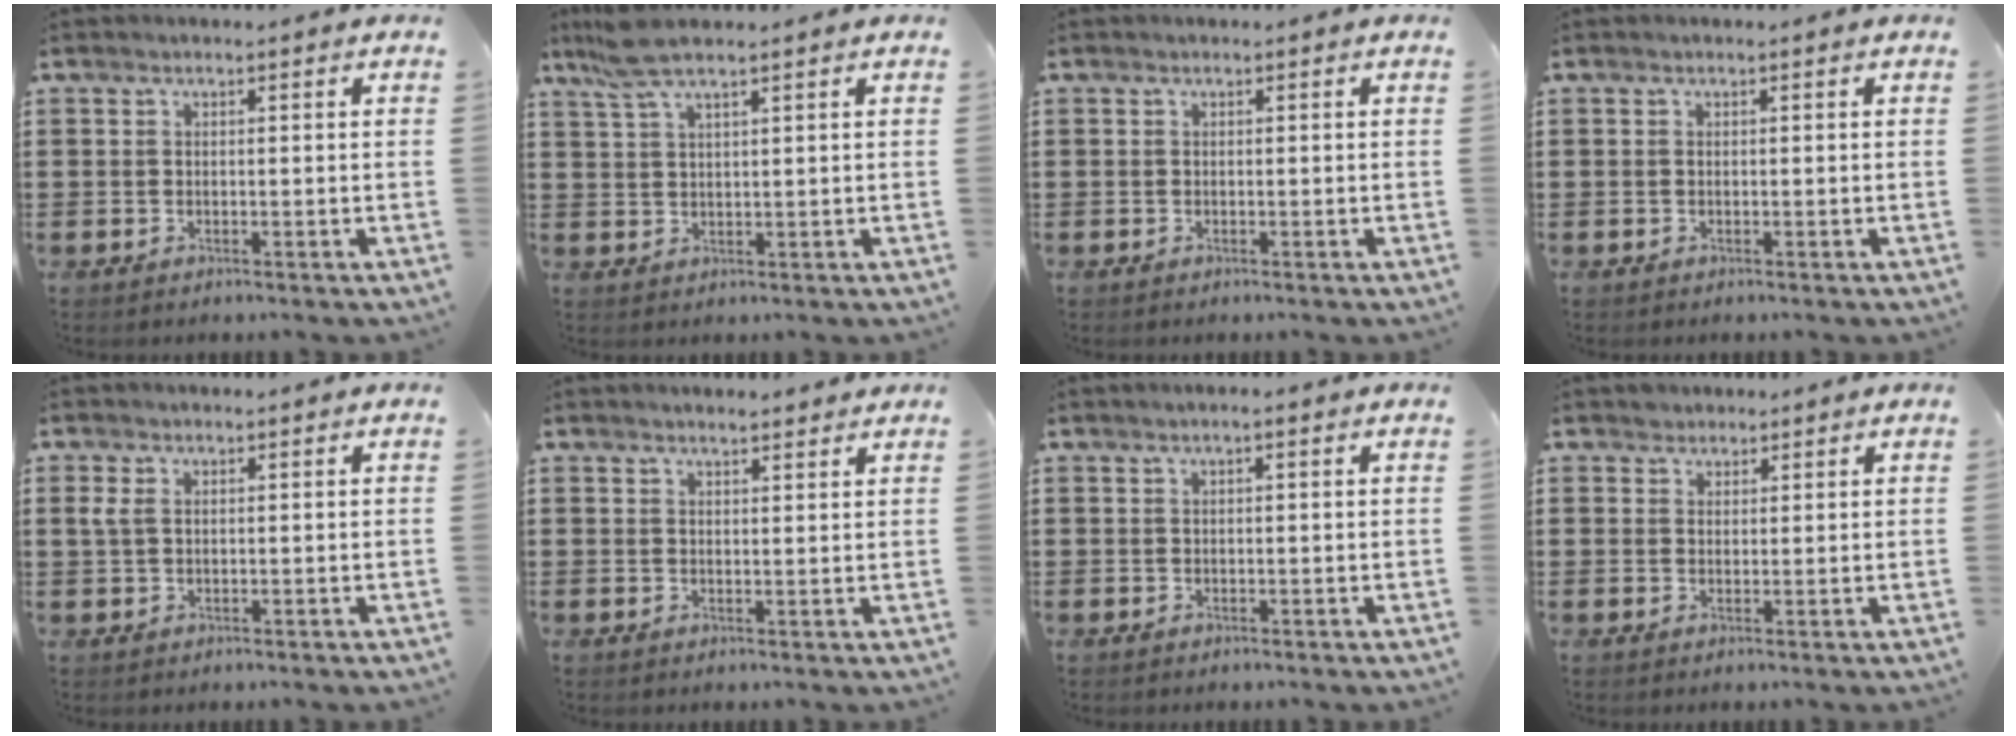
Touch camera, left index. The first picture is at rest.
{"total": 5.2, "force": [3.7, 0.8, 3.6], "torque": [-0.077, 0.002, 0.069]}
{"total": 0.0}
{"total": 0.0}
{"total": 2.1, "force": [0.5, 1.3, 1.6], "torque": [-0.049, 0.002, 0.004]}
{"total": 1.9, "force": [1.8, 0.0, 0.4], "torque": [-0.011, 0.002, 0.035]}
{"total": 0.8, "force": [0.3, 0.0, 0.7], "torque": [-0.012, -0.001, 0.006]}
{"total": 1.9, "force": [1.7, 0.9, -0.3], "torque": [0.000, 0.005, 0.034]}